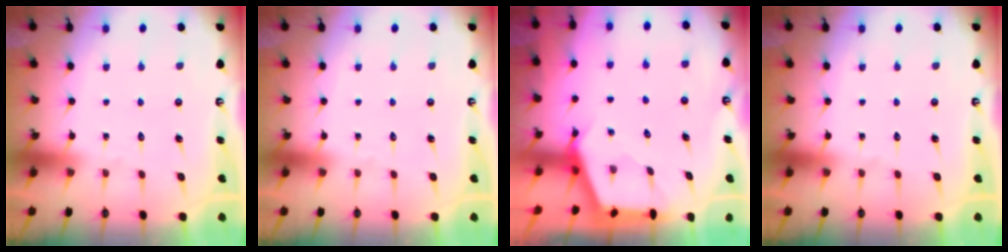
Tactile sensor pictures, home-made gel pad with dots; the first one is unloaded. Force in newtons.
{"total": 0.0}
{"total": 2.6, "press": 2.6, "slide": 0.4}
{"total": 0.0}